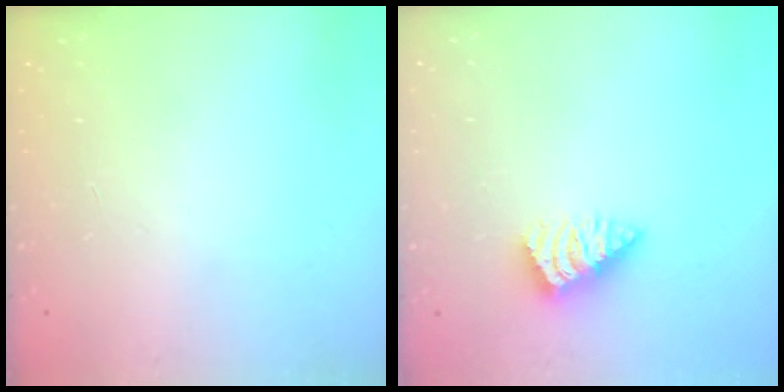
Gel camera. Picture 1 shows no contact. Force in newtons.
{"total": 2.8, "press": 2.7, "slide": 0.5}